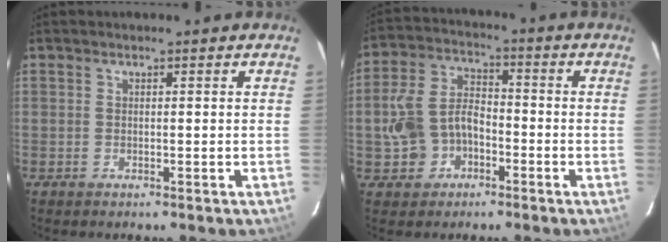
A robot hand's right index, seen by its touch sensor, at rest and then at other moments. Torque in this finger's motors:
{"motor_torque": [0.31, -0.08, 0.39, 0.07]}